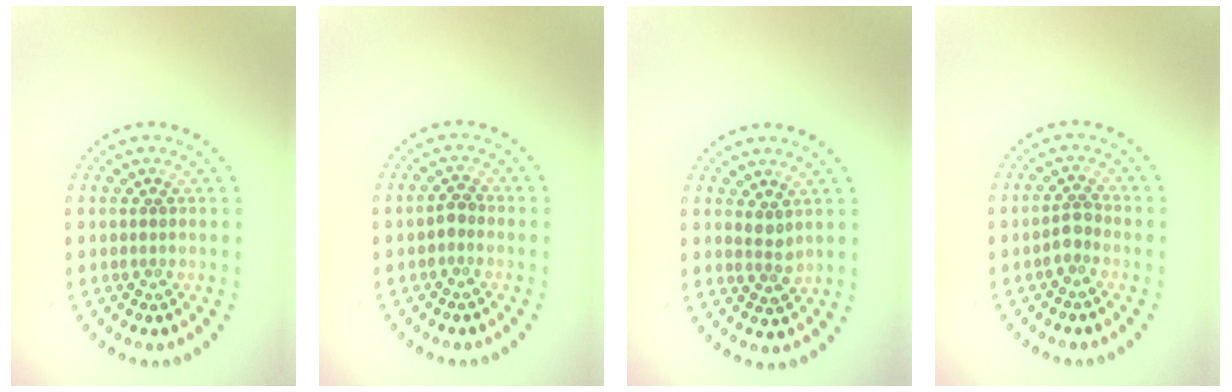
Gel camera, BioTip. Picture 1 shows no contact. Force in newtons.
{"total": 1.1, "press": 1.0, "slide": 0.5}
{"total": 1.6, "press": 1.4, "slide": 0.8}
{"total": 1.6, "press": 1.4, "slide": 0.8}